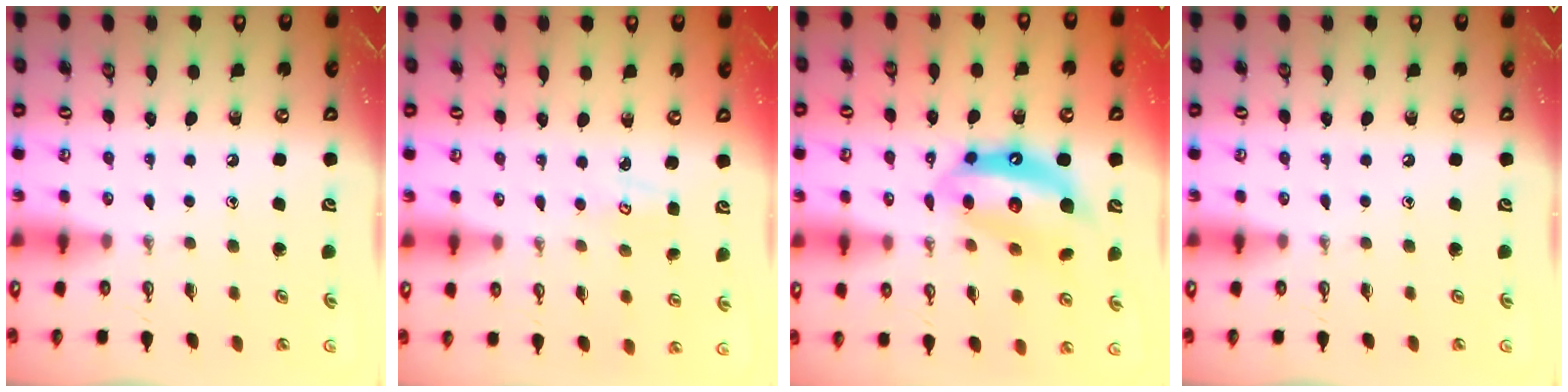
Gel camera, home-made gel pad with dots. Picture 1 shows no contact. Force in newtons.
{"total": 2.3, "press": 2.3, "slide": 0.4}
{"total": 13.6, "press": 13.5, "slide": 1.5}
{"total": 0.0}